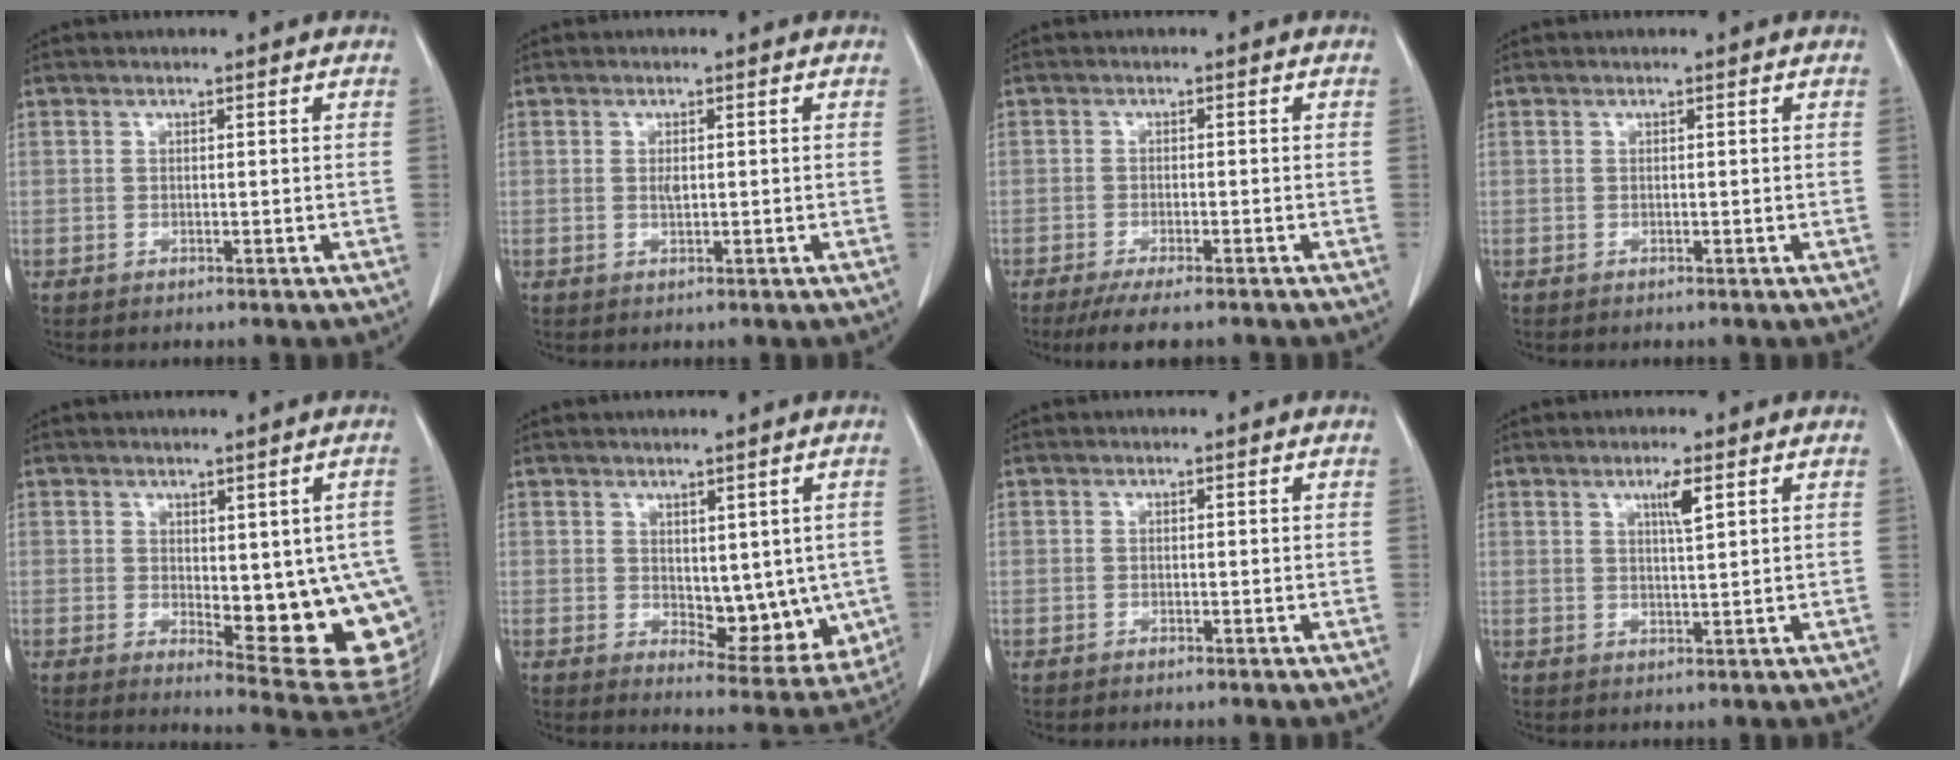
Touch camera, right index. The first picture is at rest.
{"total": 1.1, "force": [0.1, 0.3, 1.1], "torque": [-0.022, -0.002, 0.003]}
{"total": 7.6, "force": [-6.2, 1.1, 4.2], "torque": [-0.058, -0.014, -0.094]}
{"total": 0.0}
{"total": 15.5, "force": [-1.9, 5.2, 14.5], "torque": [-0.117, -0.006, -0.003]}
{"total": 9.3, "force": [0.2, 5.2, 7.8], "torque": [-0.081, -0.012, 0.020]}
{"total": 0.0}
{"total": 2.9, "force": [1.5, -0.1, 2.6], "torque": [-0.046, -0.004, 0.025]}